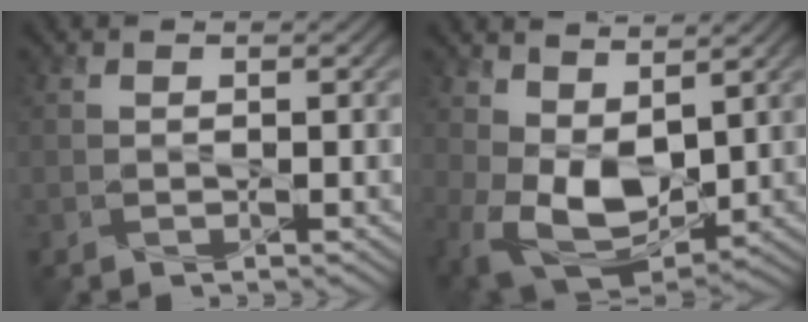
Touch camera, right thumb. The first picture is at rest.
{"total": 10.5, "force": [2.5, 6.3, 8.1], "torque": [-0.187, -0.013, 0.051]}